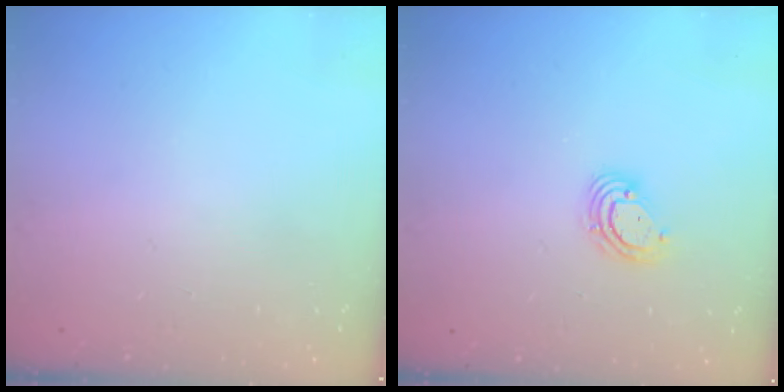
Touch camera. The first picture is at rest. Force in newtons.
{"total": 5.4, "press": 5.4, "slide": 0.7}